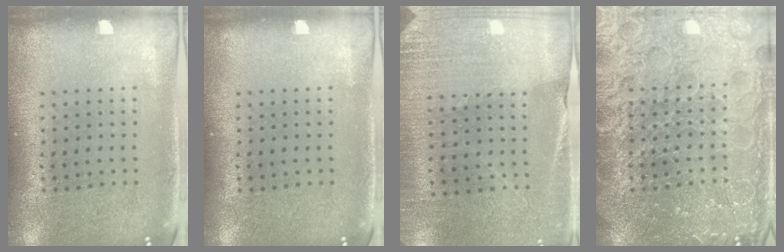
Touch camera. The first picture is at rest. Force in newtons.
{"total": 0.0}
{"total": 2.8, "press": 2.8, "slide": 0.2}
{"total": 6.7, "press": 6.7, "slide": 0.8}